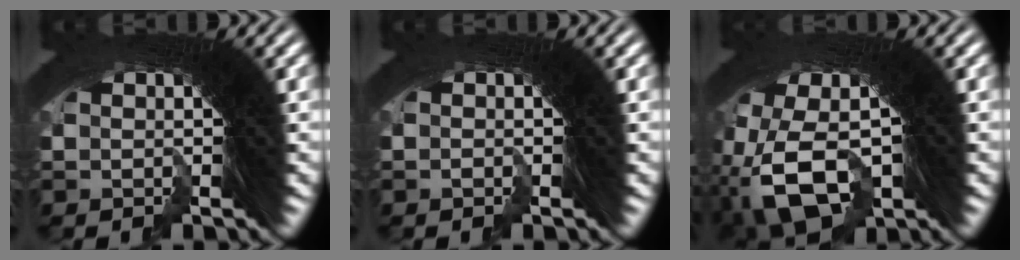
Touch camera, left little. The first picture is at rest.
{"total": 0.5, "force": [-0.4, -0.1, -0.4], "torque": [0.008, -0.002, -0.005]}
{"total": 10.7, "force": [-2.7, 8.0, 6.5], "torque": [-0.154, -0.038, -0.038]}